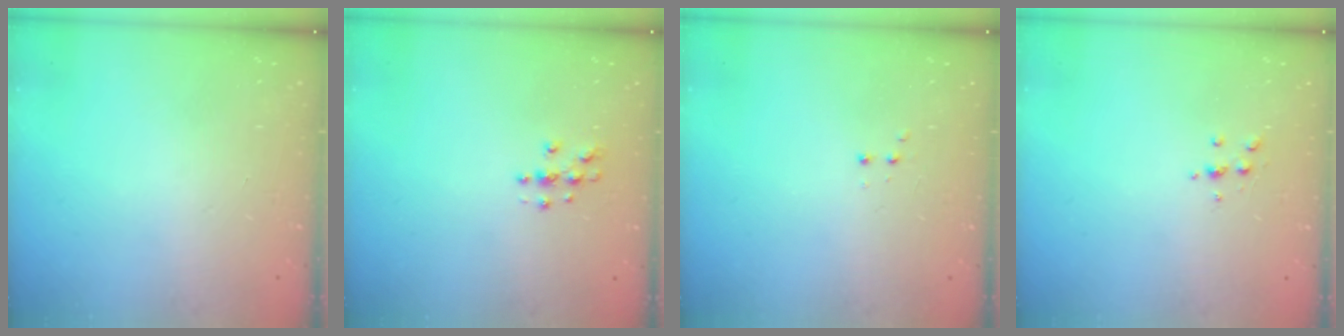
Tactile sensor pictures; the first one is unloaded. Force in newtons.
{"total": 3.8, "press": 3.8, "slide": 0.5}
{"total": 2.8, "press": 2.8, "slide": 0.6}
{"total": 4.9, "press": 4.8, "slide": 1.1}